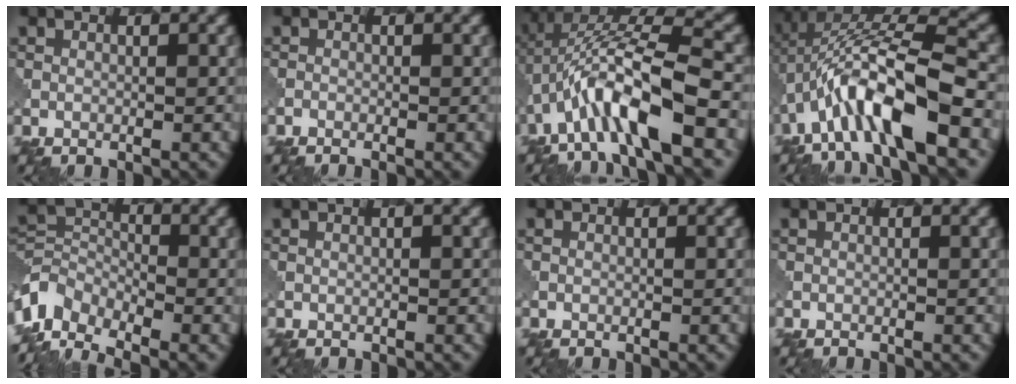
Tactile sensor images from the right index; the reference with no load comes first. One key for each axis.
{"total": 0.7, "fx": -0.7, "fy": 0.1, "fz": 0.0, "tx": 0.004, "ty": -0.001, "tz": -0.012}
{"total": 10.0, "fx": -3.0, "fy": 3.1, "fz": 9.0, "tx": -0.168, "ty": 0.017, "tz": -0.051}
{"total": 11.2, "fx": -3.4, "fy": 3.8, "fz": 10.0, "tx": -0.187, "ty": 0.012, "tz": -0.055}
{"total": 5.9, "fx": -4.0, "fy": 3.6, "fz": 2.3, "tx": -0.040, "ty": -0.005, "tz": -0.093}
{"total": 0.6, "fx": 0.2, "fy": 0.0, "fz": 0.6, "tx": -0.006, "ty": 0.003, "tz": 0.005}
{"total": 0.0}
{"total": 0.0}